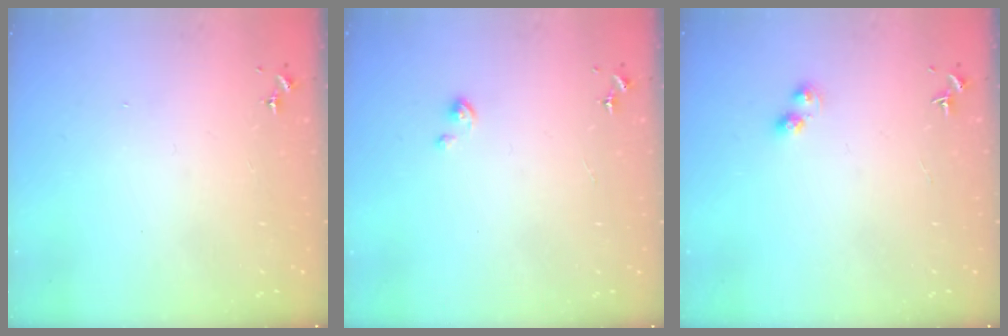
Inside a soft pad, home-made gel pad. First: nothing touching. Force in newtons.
{"total": 1.4, "press": 1.4, "slide": 0.1}
{"total": 3.8, "press": 3.8, "slide": 0.5}